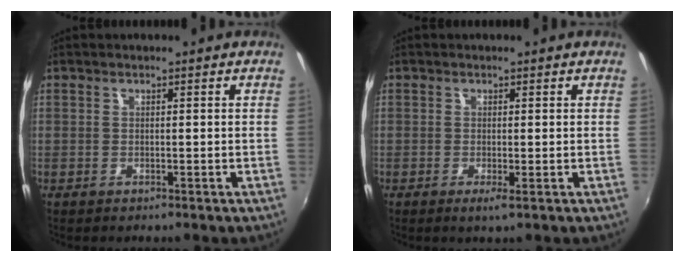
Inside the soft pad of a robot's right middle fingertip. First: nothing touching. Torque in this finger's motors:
{"motor_torque": [-0.06, -0.04, 0.01, 0.00]}